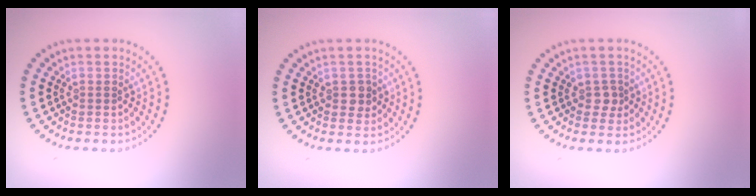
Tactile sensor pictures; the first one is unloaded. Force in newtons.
{"total": 1.4, "press": 1.4, "slide": 0.4}
{"total": 1.3, "press": 1.1, "slide": 0.8}